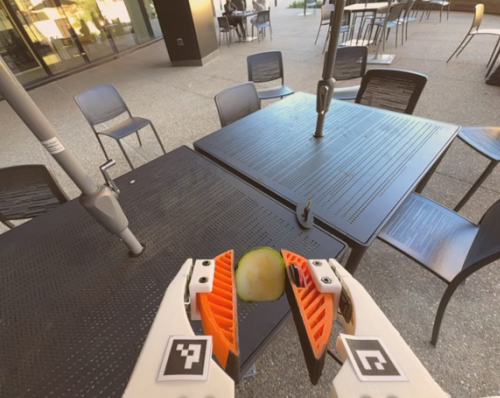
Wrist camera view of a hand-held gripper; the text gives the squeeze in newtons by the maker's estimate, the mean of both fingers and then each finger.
{"total": 4.3, "left": 3.9, "right": 4.7}